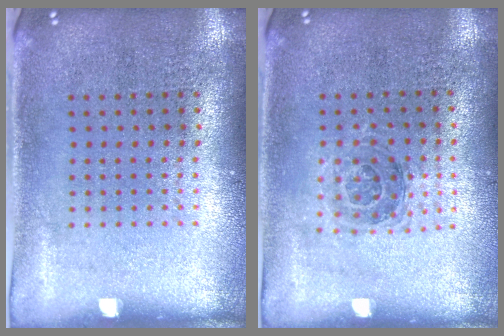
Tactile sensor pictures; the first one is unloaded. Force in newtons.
{"total": 1.1, "press": 1.0, "slide": 0.3}